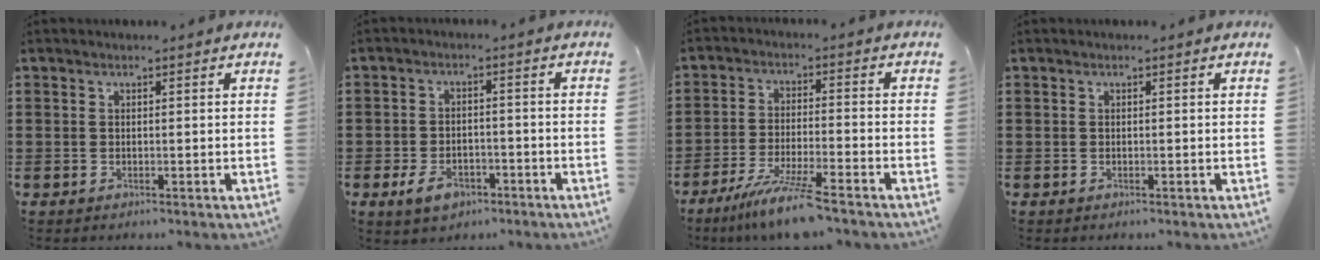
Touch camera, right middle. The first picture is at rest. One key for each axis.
{"total": 4.0, "fx": -2.4, "fy": 2.1, "fz": 2.5, "tx": -0.047, "ty": 0.004, "tz": -0.045}
{"total": 7.8, "fx": -6.3, "fy": -0.4, "fz": 4.6, "tx": -0.093, "ty": -0.018, "tz": -0.118}
{"total": 0.0}